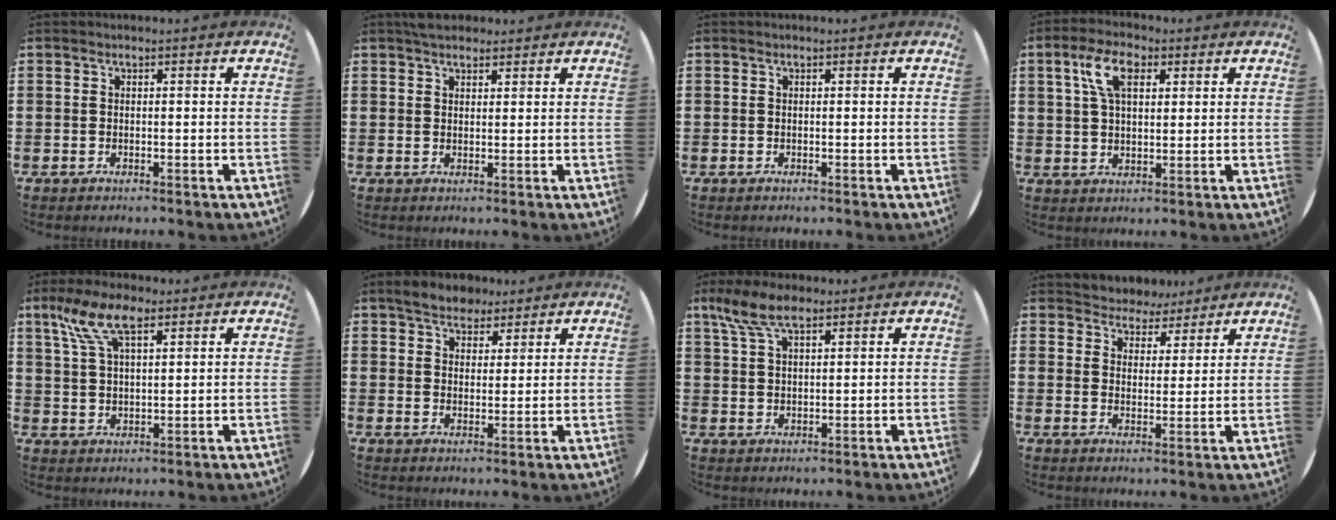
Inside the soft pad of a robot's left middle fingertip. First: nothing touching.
{"total": 2.5, "force": [2.3, 0.9, 0.4], "torque": [-0.004, 0.000, 0.043]}
{"total": 0.0}
{"total": 6.3, "force": [3.0, 3.2, 4.5], "torque": [-0.102, 0.016, 0.053]}
{"total": 7.8, "force": [4.8, 3.1, 5.4], "torque": [-0.119, 0.006, 0.086]}
{"total": 4.1, "force": [3.7, 1.8, 0.4], "torque": [-0.013, -0.003, 0.067]}
{"total": 6.3, "force": [4.2, 2.5, 3.9], "torque": [-0.087, 0.001, 0.078]}
{"total": 4.6, "force": [4.2, 1.9, -0.2], "torque": [-0.019, -0.019, 0.074]}